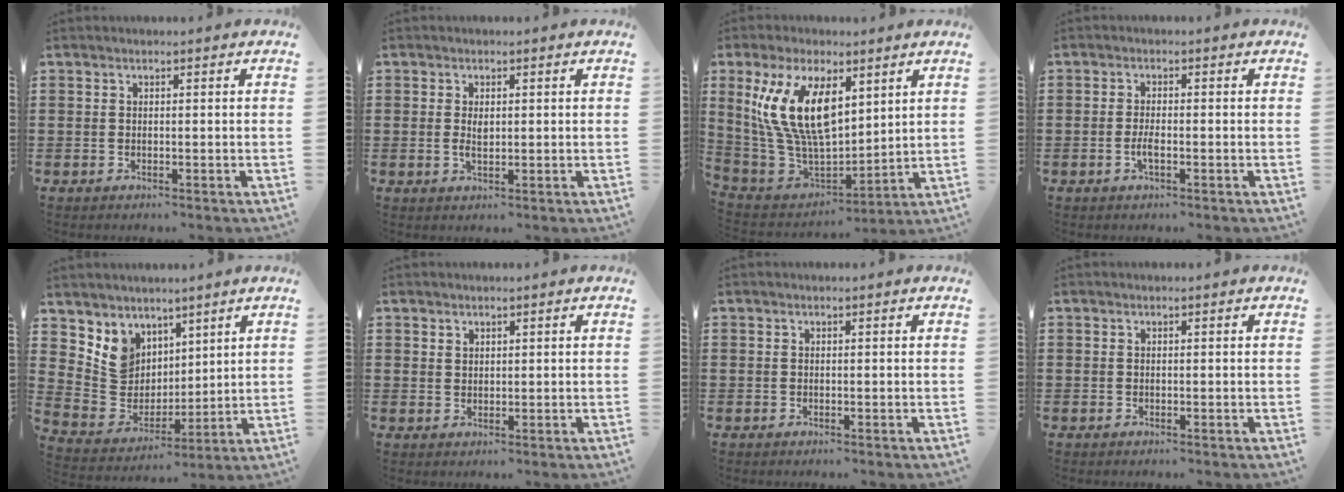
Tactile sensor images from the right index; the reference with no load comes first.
{"total": 2.1, "force": [0.2, 0.7, 1.9], "torque": [-0.040, -0.001, 0.005]}
{"total": 14.4, "force": [5.2, 6.9, 11.6], "torque": [-0.263, -0.006, 0.096]}
{"total": 2.2, "force": [-0.8, 0.6, 2.0], "torque": [-0.044, -0.001, -0.016]}
{"total": 7.2, "force": [4.1, 5.9, 0.4], "torque": [-0.054, -0.030, 0.083]}
{"total": 1.4, "force": [1.1, 0.7, 0.1], "torque": [-0.003, 0.001, 0.022]}
{"total": 0.0}
{"total": 0.0}